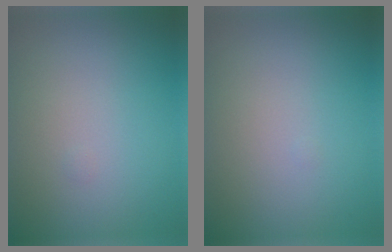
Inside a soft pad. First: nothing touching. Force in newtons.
{"total": 0.0}